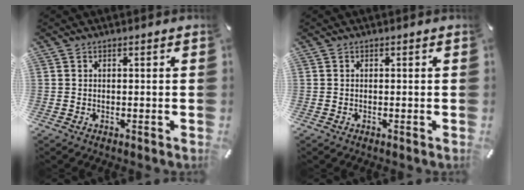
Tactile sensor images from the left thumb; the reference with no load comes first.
{"total": 0.0}